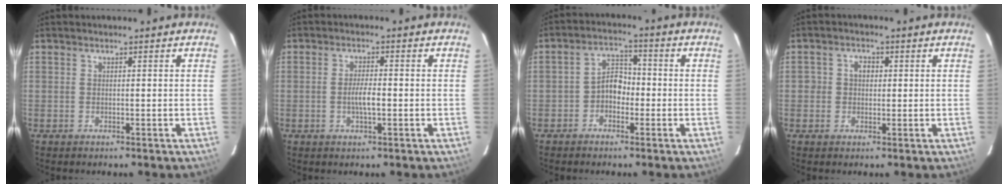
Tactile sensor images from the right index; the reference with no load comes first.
{"total": 3.5, "force": [-0.7, 0.7, 3.3], "torque": [-0.061, 0.000, -0.011]}
{"total": 4.6, "force": [-1.8, 3.4, 2.6], "torque": [-0.045, 0.019, -0.031]}
{"total": 2.7, "force": [0.0, 2.5, 1.1], "torque": [-0.017, 0.009, -0.002]}